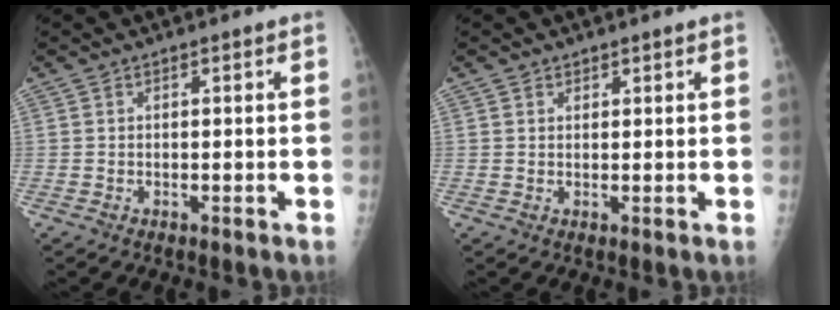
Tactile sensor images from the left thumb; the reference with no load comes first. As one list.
[{"total": 1.0, "force": [0.7, 0.7, -0.2], "torque": [0.020, -0.002, 0.004]}]